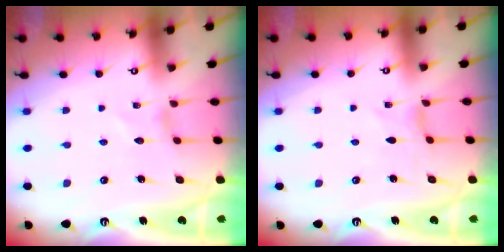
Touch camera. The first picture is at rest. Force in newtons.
{"total": 0.0}